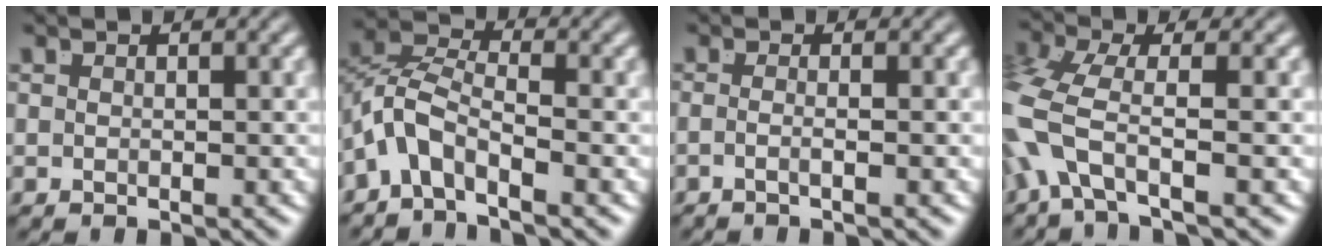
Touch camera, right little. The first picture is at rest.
{"total": 5.9, "force": [-1.9, 4.4, 3.5], "torque": [-0.093, -0.027, -0.035]}
{"total": 1.9, "force": [-1.2, -0.9, 1.1], "torque": [-0.031, -0.014, -0.017]}
{"total": 4.1, "force": [-1.4, 2.1, 3.3], "torque": [-0.113, -0.028, -0.013]}